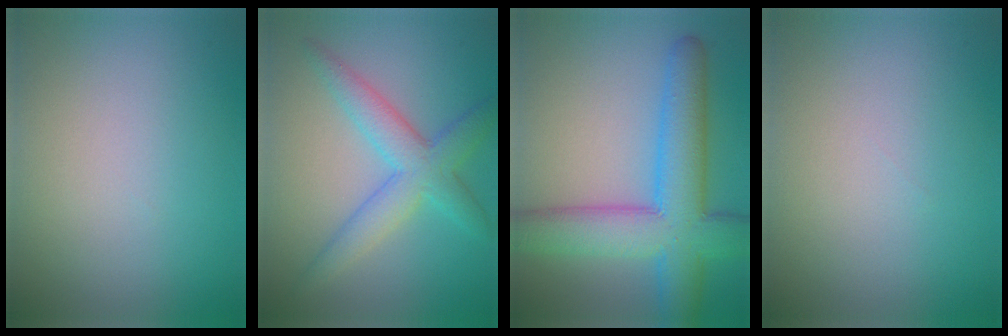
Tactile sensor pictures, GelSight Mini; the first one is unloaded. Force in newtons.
{"total": 4.6, "press": 4.6, "slide": 0.1}
{"total": 9.2, "press": 9.2, "slide": 0.2}
{"total": 0.0}